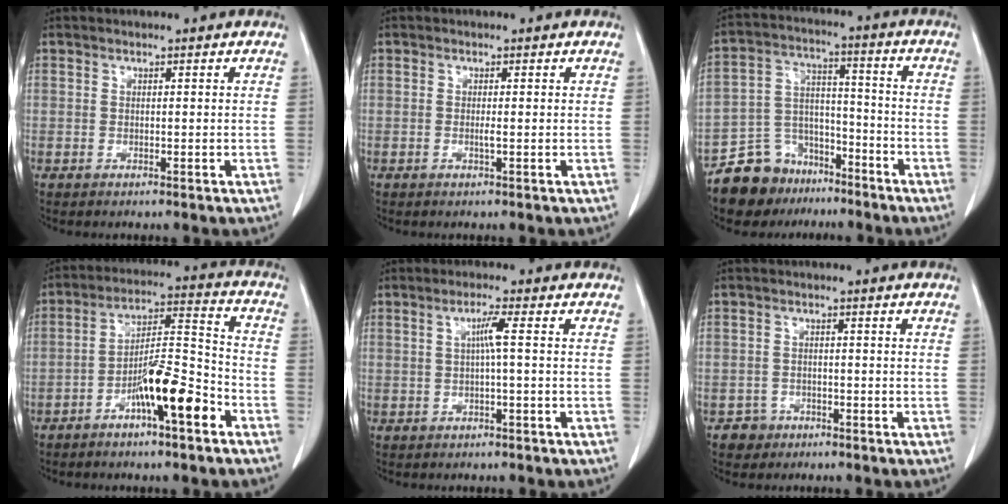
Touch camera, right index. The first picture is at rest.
{"total": 0.8, "force": [-0.1, -0.1, 0.7], "torque": [-0.017, -0.002, -0.002]}
{"total": 10.9, "force": [-8.4, 6.8, 1.8], "torque": [-0.040, 0.044, -0.144]}
{"total": 11.3, "force": [-5.7, 1.7, 9.6], "torque": [-0.167, 0.012, -0.098]}
{"total": 2.6, "force": [0.2, -0.5, 2.6], "torque": [-0.049, 0.004, 0.004]}
{"total": 2.7, "force": [-1.5, 2.2, -0.3], "torque": [0.007, 0.013, -0.026]}